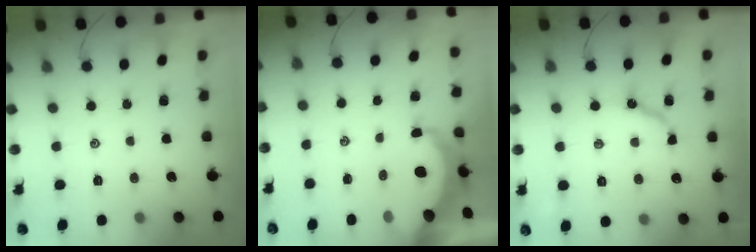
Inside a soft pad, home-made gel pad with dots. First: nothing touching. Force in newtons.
{"total": 6.8, "press": 6.7, "slide": 0.9}
{"total": 7.8, "press": 7.8, "slide": 0.6}